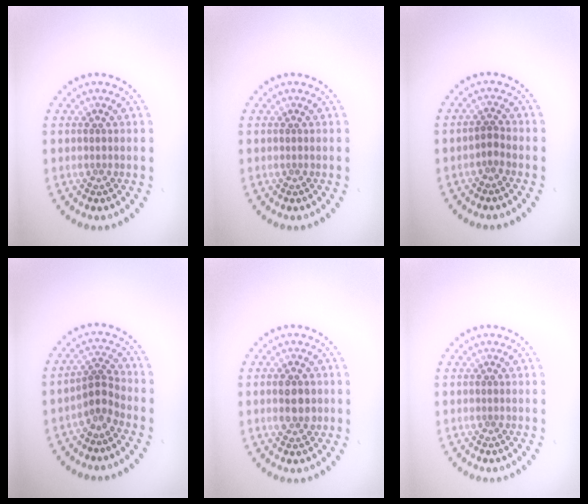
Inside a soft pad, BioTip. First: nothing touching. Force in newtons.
{"total": 0.0}
{"total": 0.9, "press": 0.8, "slide": 0.5}
{"total": 2.2, "press": 1.5, "slide": 1.6}
{"total": 2.4, "press": 2.4, "slide": 0.1}
{"total": 0.0}